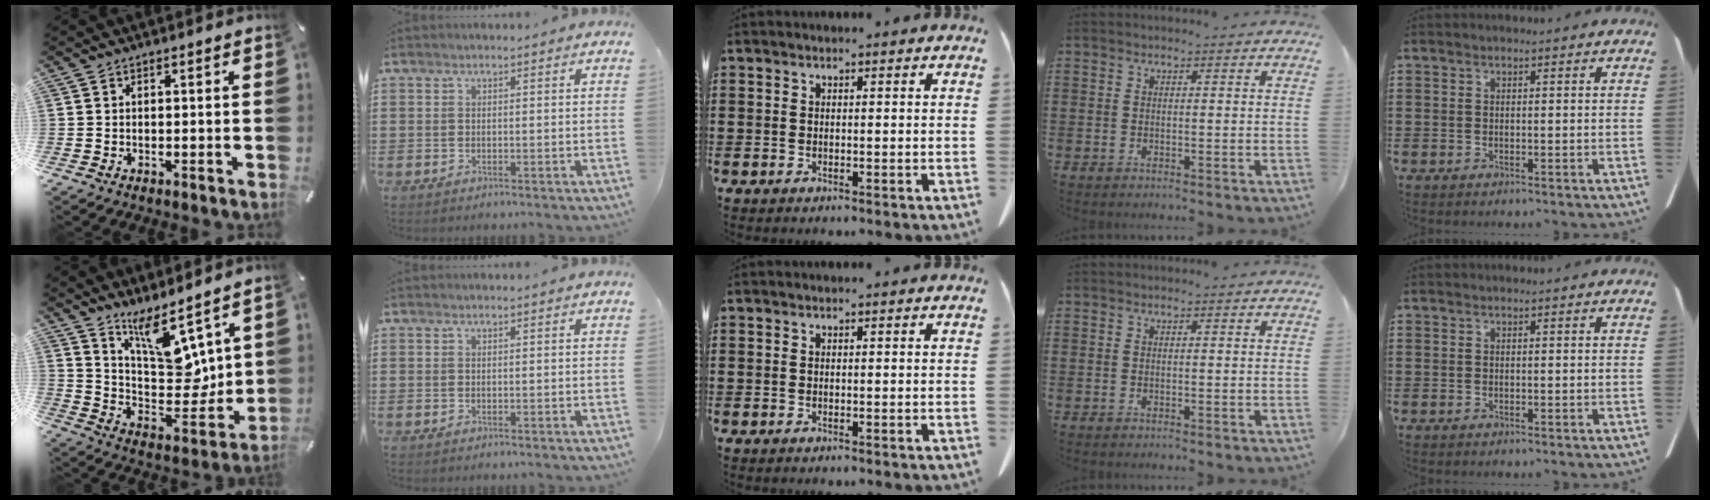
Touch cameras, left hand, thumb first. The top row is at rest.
{"thumb": {"total": 13.8, "force": [9.6, 5.9, 7.9], "torque": [-0.118, -0.089, 0.176]}}